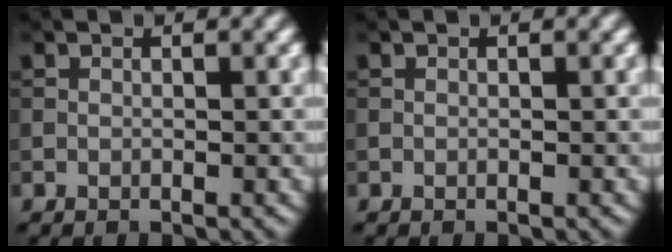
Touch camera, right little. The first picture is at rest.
{"total": 0.0}